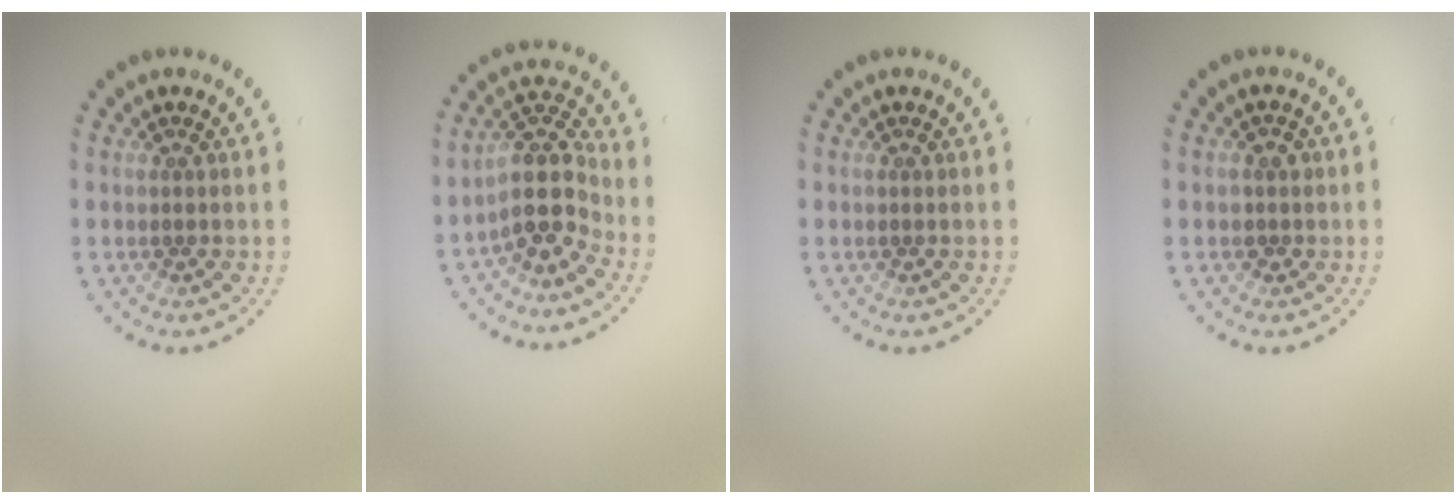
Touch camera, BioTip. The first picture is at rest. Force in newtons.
{"total": 4.5, "press": 3.7, "slide": 2.5}
{"total": 0.0}
{"total": 1.3, "press": 1.1, "slide": 0.7}